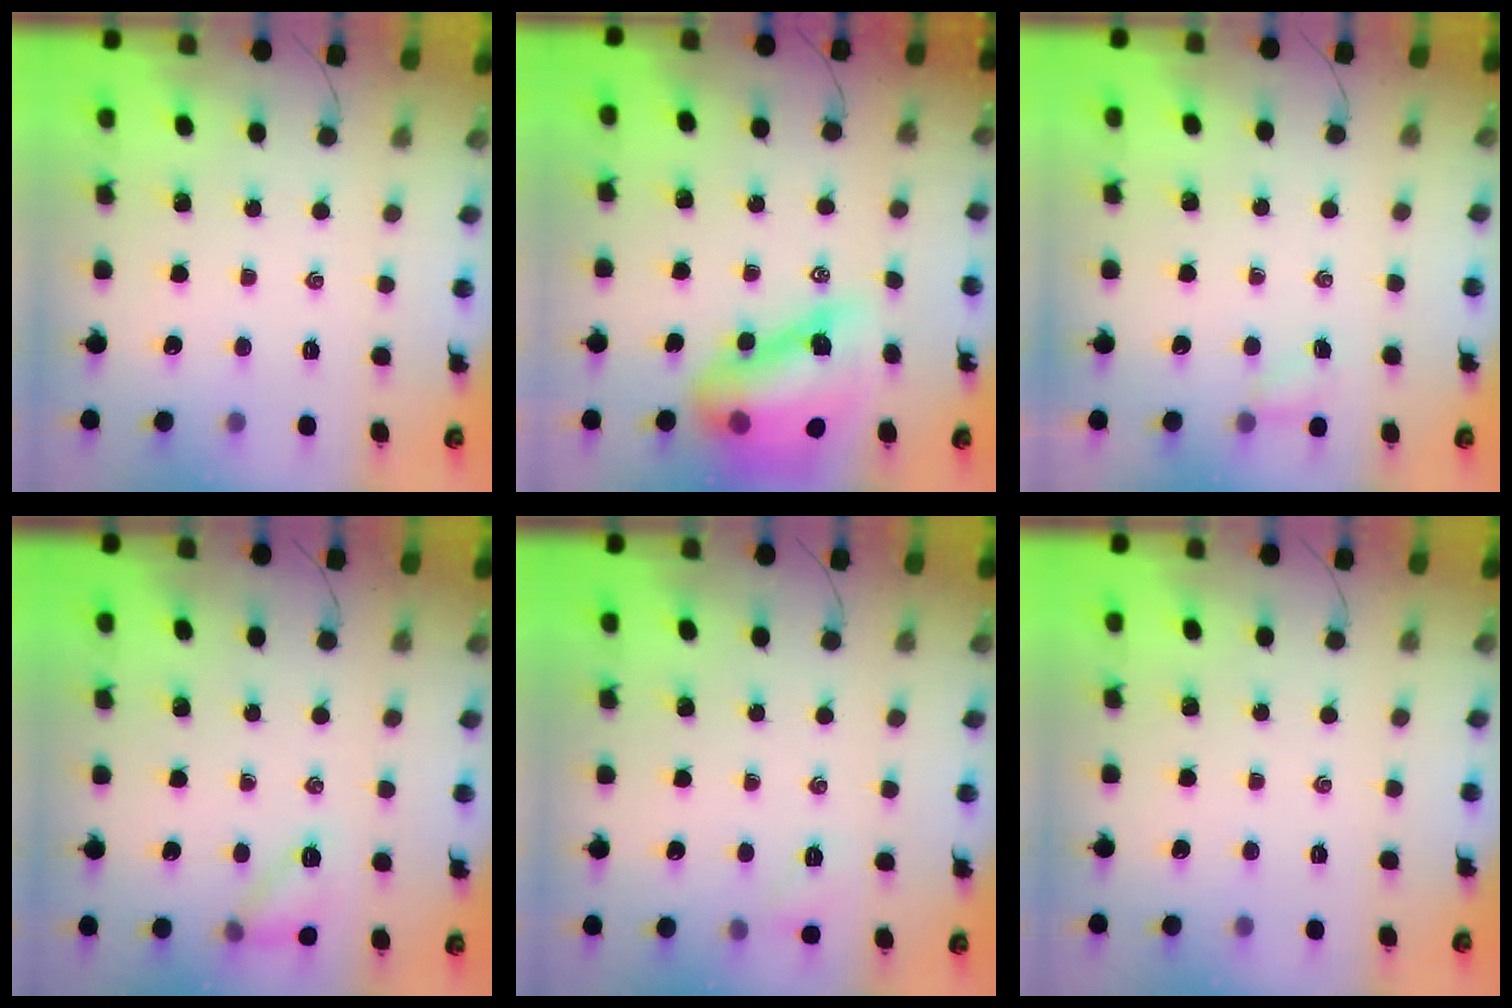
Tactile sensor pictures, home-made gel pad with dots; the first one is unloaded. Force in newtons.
{"total": 16.6, "press": 16.0, "slide": 4.6}
{"total": 2.7, "press": 2.5, "slide": 0.8}
{"total": 8.5, "press": 8.5, "slide": 0.9}
{"total": 4.9, "press": 4.7, "slide": 1.5}
{"total": 0.0}